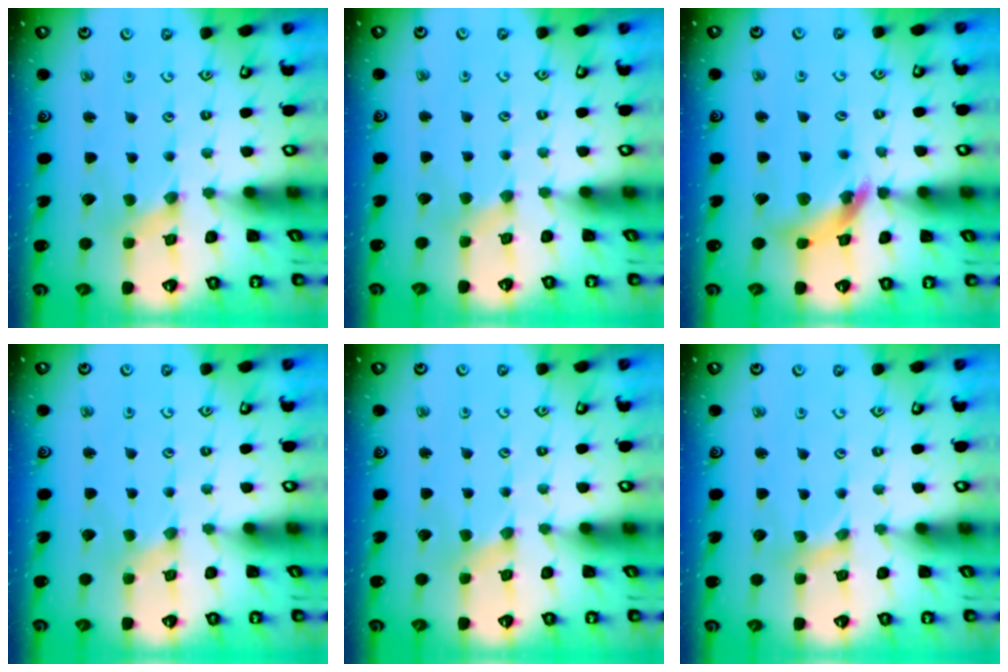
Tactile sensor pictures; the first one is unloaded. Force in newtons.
{"total": 1.6, "press": 1.6, "slide": 0.4}
{"total": 12.4, "press": 12.3, "slide": 1.3}
{"total": 1.0, "press": 0.9, "slide": 0.2}
{"total": 1.8, "press": 1.7, "slide": 0.5}
{"total": 2.1, "press": 2.1, "slide": 0.4}